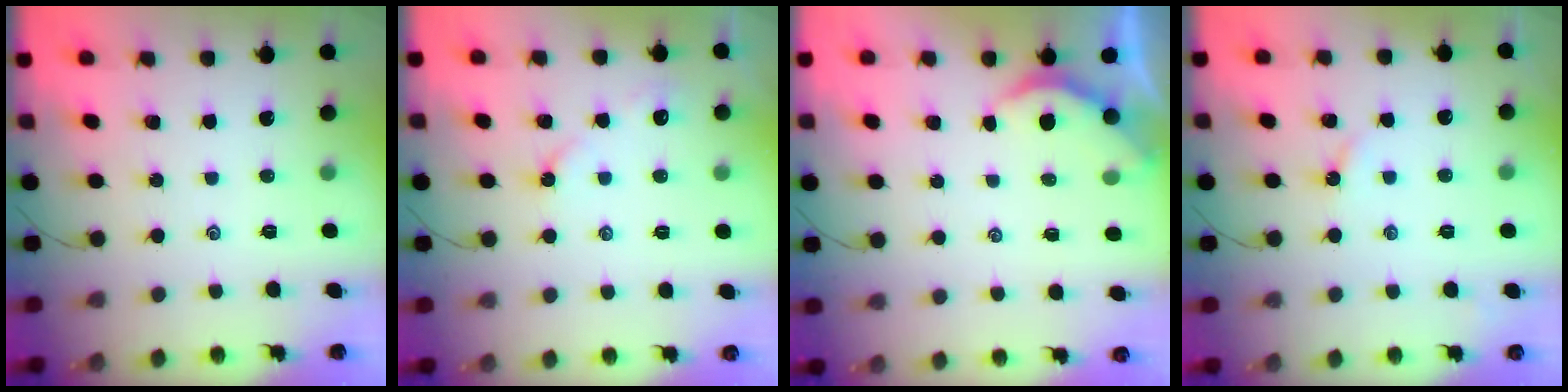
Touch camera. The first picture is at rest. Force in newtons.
{"total": 4.4, "press": 4.4, "slide": 0.6}
{"total": 2.6, "press": 2.5, "slide": 0.2}
{"total": 2.0, "press": 2.0, "slide": 0.3}